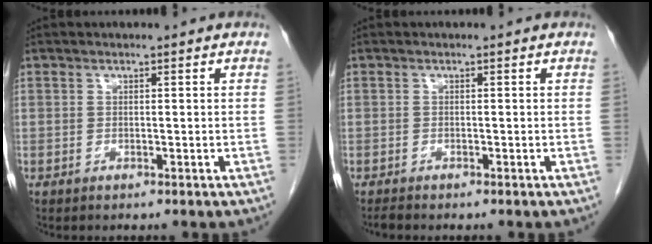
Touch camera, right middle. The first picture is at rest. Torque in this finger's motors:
{"motor_torque": [0.12, 0.11, 0.00, 0.00]}